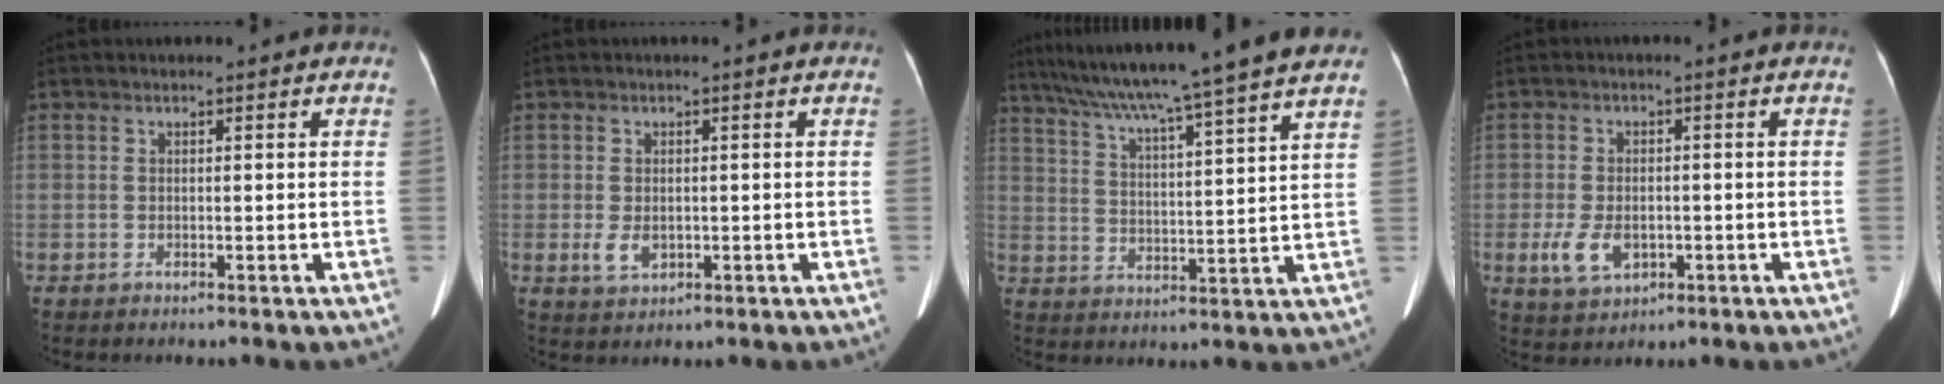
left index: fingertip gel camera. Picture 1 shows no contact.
{"total": 2.9, "force": [-1.9, 1.7, 1.4], "torque": [-0.031, -0.007, -0.025]}
{"total": 17.6, "force": [14.6, -2.3, 9.4], "torque": [-0.163, 0.000, 0.209]}
{"total": 5.7, "force": [-3.1, 3.5, 3.3], "torque": [-0.071, -0.007, -0.044]}